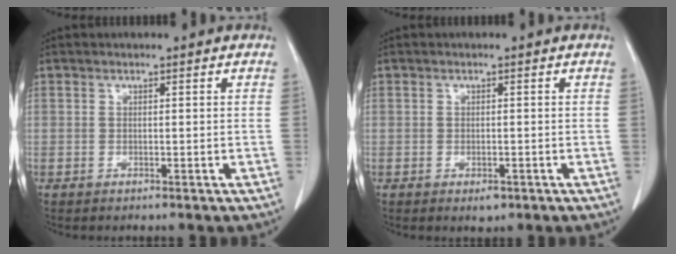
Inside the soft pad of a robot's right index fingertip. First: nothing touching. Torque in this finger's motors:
{"motor_torque": [0.06, 0.12, 0.04, 0.02]}